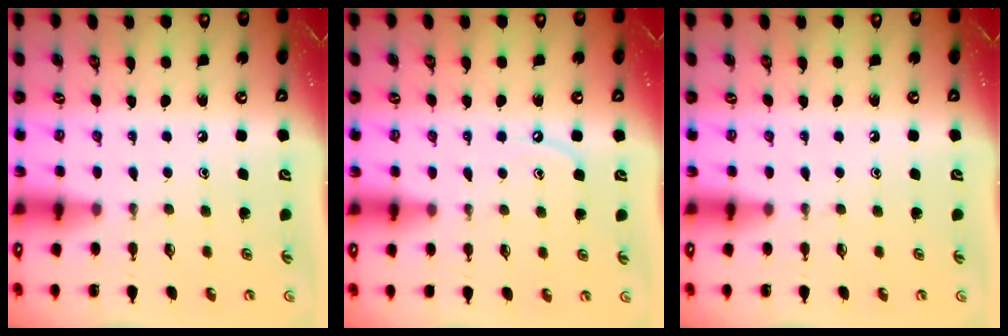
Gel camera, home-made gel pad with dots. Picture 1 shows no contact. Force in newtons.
{"total": 4.0, "press": 4.0, "slide": 0.2}
{"total": 0.0}